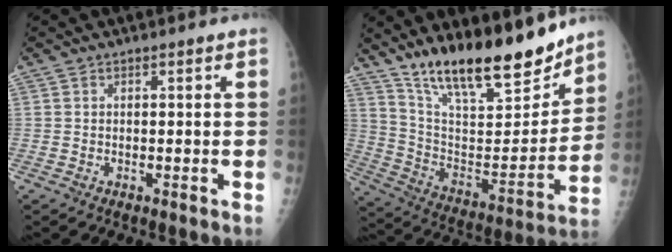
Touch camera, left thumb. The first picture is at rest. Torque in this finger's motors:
{"motor_torque": [0.50, 0.23, 1.39, -1.38, 0.24]}